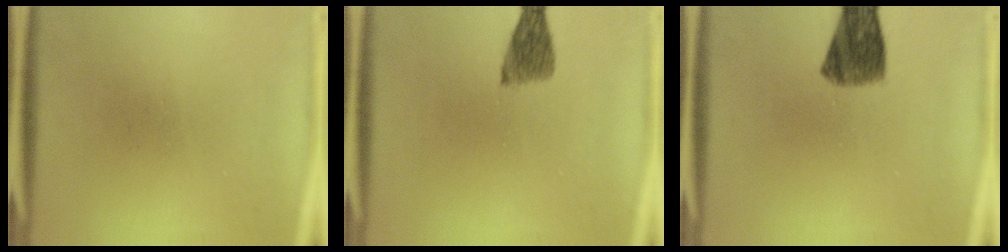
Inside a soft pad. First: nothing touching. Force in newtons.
{"total": 4.1}
{"total": 8.1}